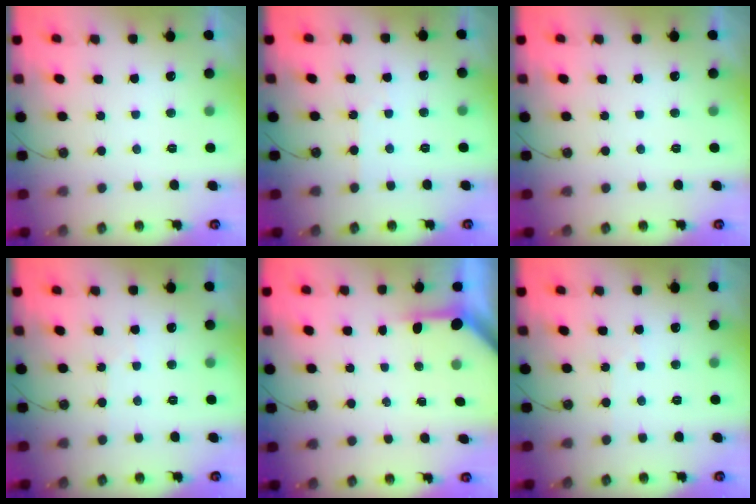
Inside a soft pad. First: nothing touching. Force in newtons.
{"total": 2.2, "press": 2.1, "slide": 0.4}
{"total": 0.0}
{"total": 1.9, "press": 1.9, "slide": 0.4}
{"total": 3.1, "press": 3.1, "slide": 0.4}
{"total": 1.9, "press": 1.9, "slide": 0.4}